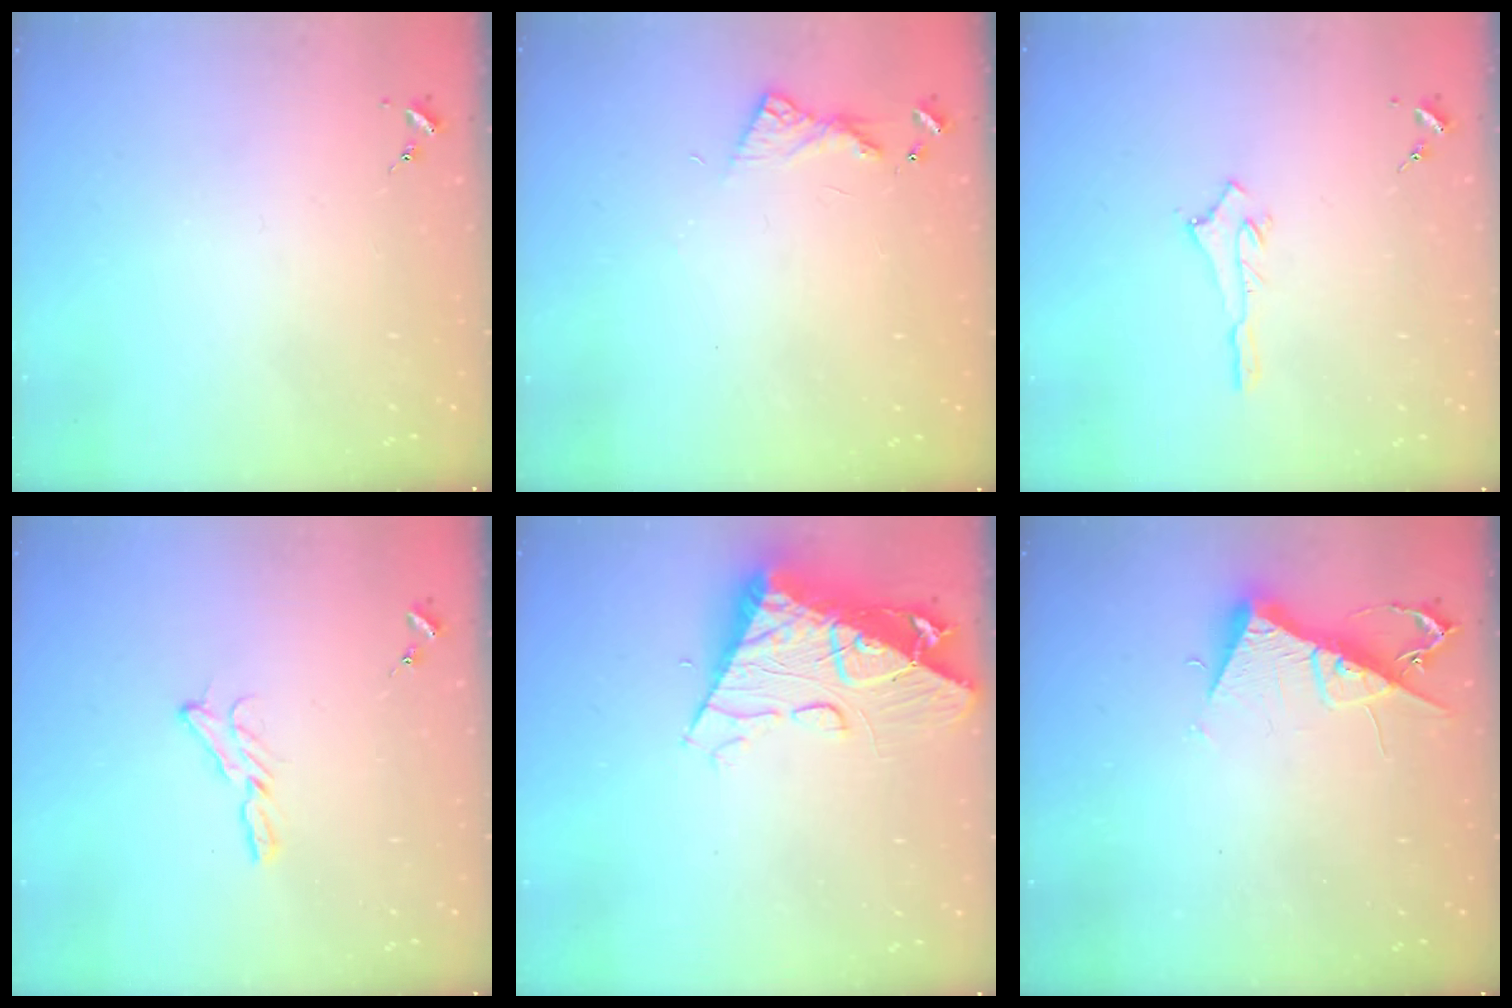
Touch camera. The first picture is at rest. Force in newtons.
{"total": 6.5, "press": 6.5, "slide": 0.8}
{"total": 2.7, "press": 2.7, "slide": 0.2}
{"total": 6.4, "press": 6.4, "slide": 0.1}
{"total": 14.5, "press": 14.5, "slide": 1.5}
{"total": 9.8, "press": 9.8, "slide": 0.6}